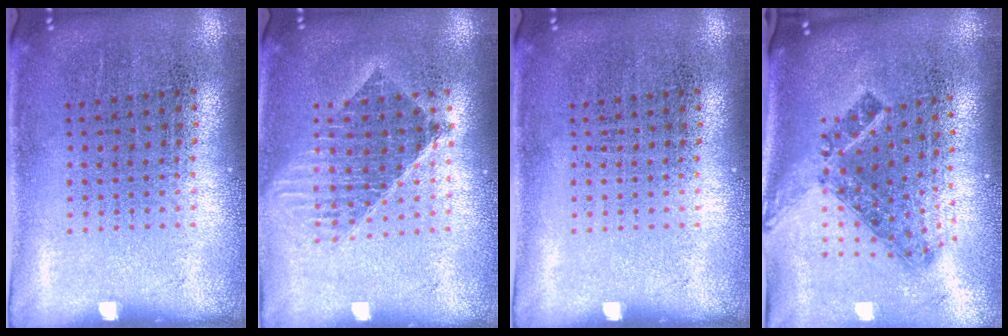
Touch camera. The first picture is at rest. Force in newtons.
{"total": 1.5, "press": 1.3, "slide": 0.8}
{"total": 0.0}
{"total": 1.6, "press": 1.1, "slide": 1.1}